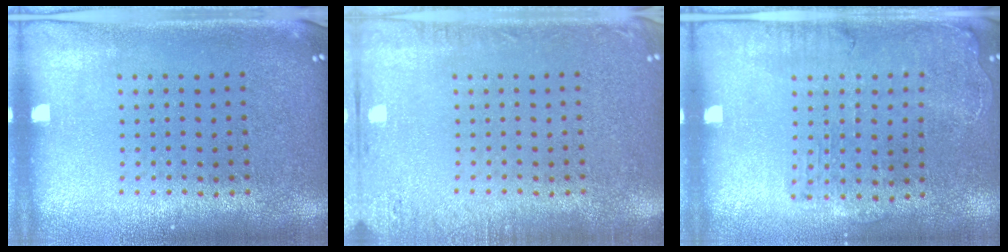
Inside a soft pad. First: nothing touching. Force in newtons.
{"total": 1.7, "press": 1.7, "slide": 0.2}
{"total": 1.3, "press": 1.3, "slide": 0.3}